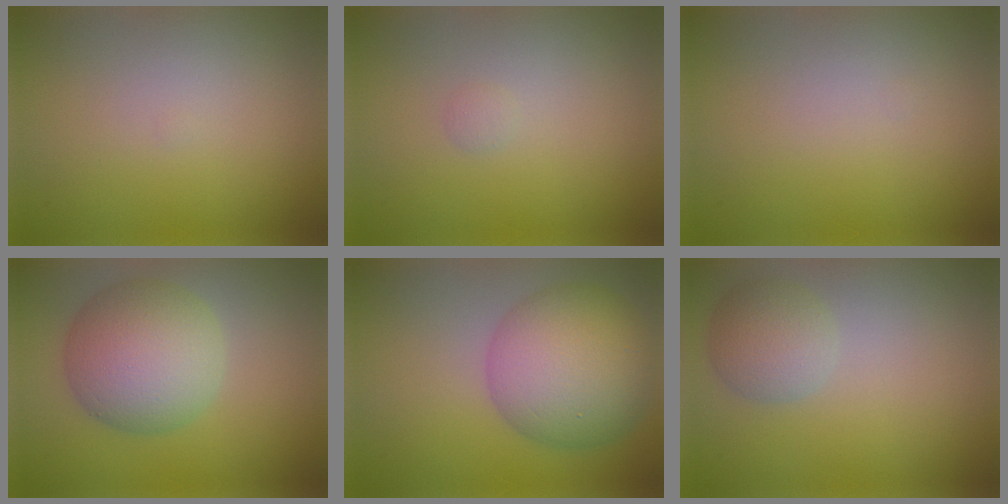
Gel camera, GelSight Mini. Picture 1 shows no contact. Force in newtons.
{"total": 0.5, "press": 0.5, "slide": 0.1}
{"total": 0.0}
{"total": 8.1, "press": 8.1, "slide": 0.3}
{"total": 9.8, "press": 9.8, "slide": 0.2}
{"total": 3.4, "press": 3.4, "slide": 0.1}